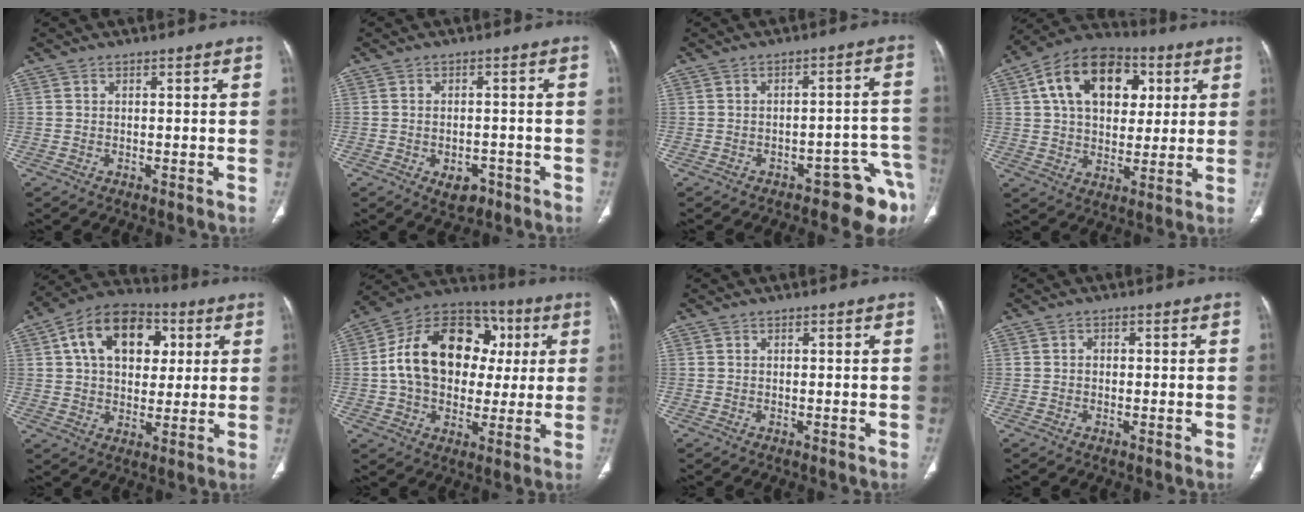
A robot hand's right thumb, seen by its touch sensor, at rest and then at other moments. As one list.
[{"total": 4.2, "force": [-2.2, 2.7, 2.4], "torque": [-0.022, 0.013, -0.024]}, {"total": 8.6, "force": [-6.2, 3.1, 5.0], "torque": [-0.023, 0.071, -0.083]}, {"total": 19.2, "force": [5.8, 12.8, 13.1], "torque": [-0.188, 0.005, 0.089]}, {"total": 17.1, "force": [5.1, 11.5, 11.6], "torque": [-0.157, 0.005, 0.077]}, {"total": 21.9, "force": [2.8, 16.1, 14.6], "torque": [-0.214, 0.028, 0.044]}, {"total": 0.0}, {"total": 1.2, "force": [0.0, 1.0, 0.6], "torque": [-0.004, 0.003, -0.001]}]